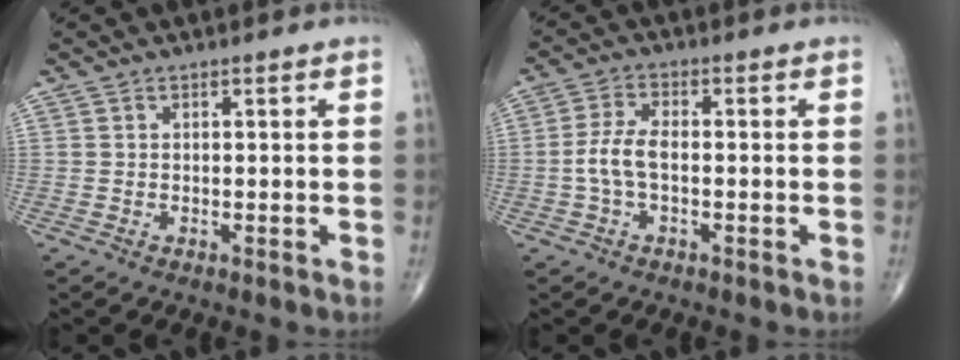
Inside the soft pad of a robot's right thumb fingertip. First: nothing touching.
{"total": 5.1, "force": [-0.9, 2.3, 4.4], "torque": [-0.102, 0.015, -0.023]}